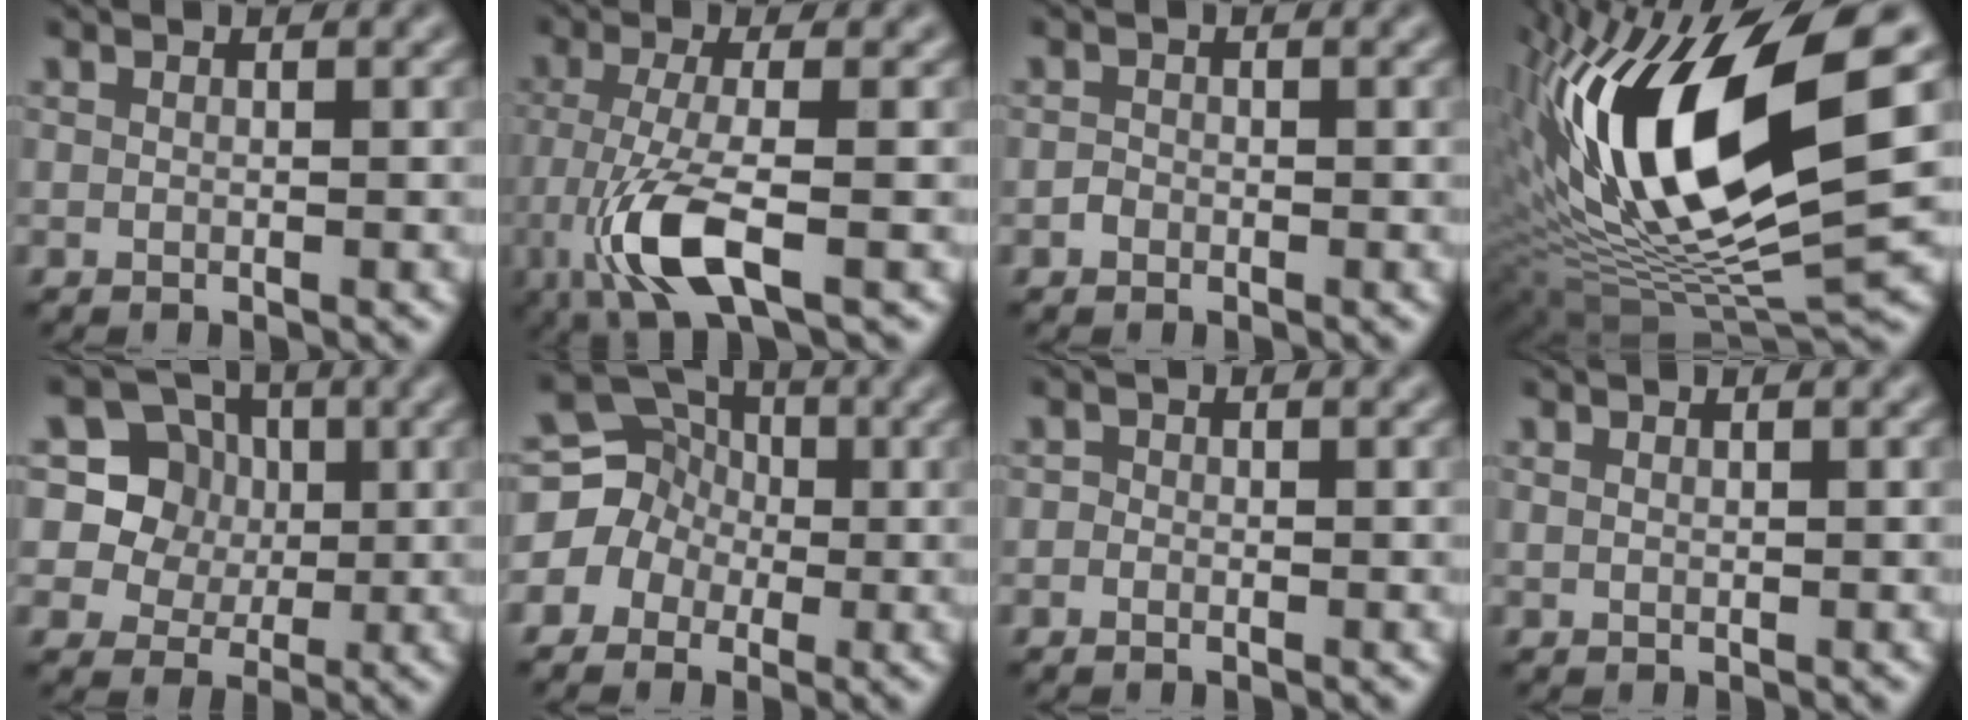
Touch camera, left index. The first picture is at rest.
{"total": 6.1, "force": [-3.0, 1.4, 5.1], "torque": [-0.114, -0.009, -0.063]}
{"total": 0.8, "force": [-0.7, 0.5, 0.0], "torque": [0.000, -0.001, -0.014]}
{"total": 16.0, "force": [3.0, 6.2, 14.4], "torque": [-0.270, 0.002, 0.048]}
{"total": 6.1, "force": [1.8, 5.4, 2.1], "torque": [-0.045, 0.010, 0.024]}
{"total": 8.0, "force": [-0.5, 7.6, 2.6], "torque": [-0.046, 0.036, -0.061]}
{"total": 0.6, "force": [-0.5, 0.4, 0.0], "torque": [0.001, -0.005, -0.011]}
{"total": 0.0}